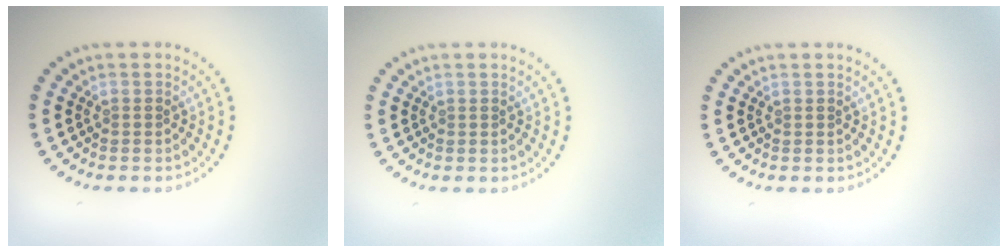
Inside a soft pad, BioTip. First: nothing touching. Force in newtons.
{"total": 0.0}
{"total": 0.0}